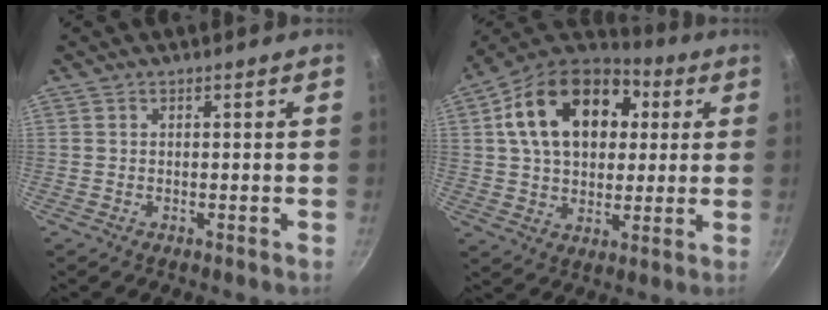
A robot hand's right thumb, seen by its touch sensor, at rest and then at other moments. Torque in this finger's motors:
{"motor_torque": [-0.02, 3.36, 0.47, -0.02, 0.20]}